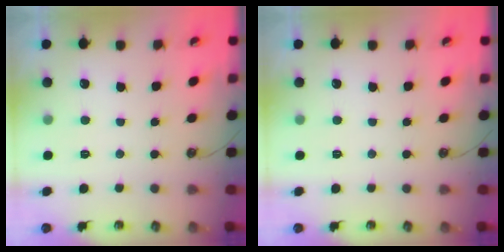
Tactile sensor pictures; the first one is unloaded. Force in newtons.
{"total": 0.0}